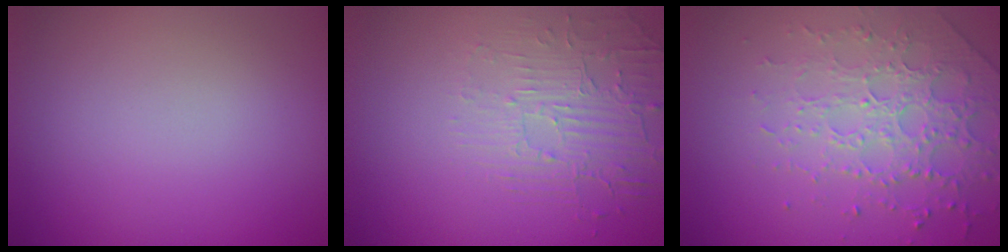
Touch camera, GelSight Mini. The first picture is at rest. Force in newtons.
{"total": 2.1, "press": 1.3, "slide": 1.7}
{"total": 3.4, "press": 3.3, "slide": 1.1}